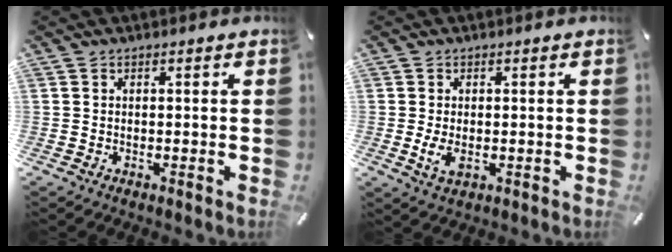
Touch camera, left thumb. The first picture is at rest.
{"total": 3.8, "force": [-0.4, 2.2, 3.0], "torque": [-0.067, -0.009, -0.012]}